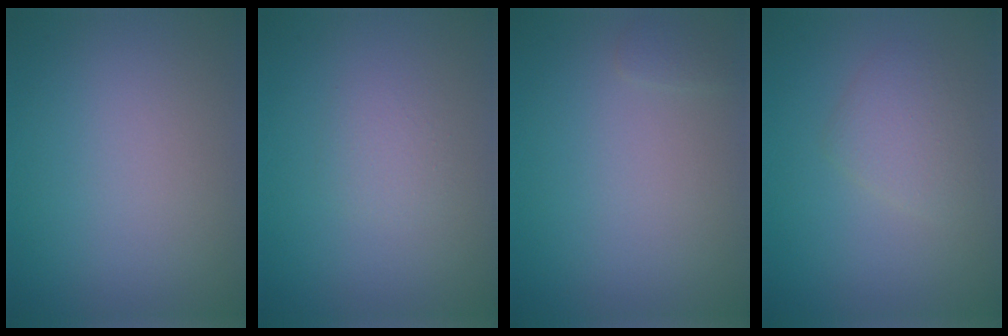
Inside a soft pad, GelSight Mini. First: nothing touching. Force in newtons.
{"total": 1.2, "press": 1.2, "slide": 0.0}
{"total": 0.7, "press": 0.7, "slide": 0.0}
{"total": 2.2, "press": 2.2, "slide": 0.1}